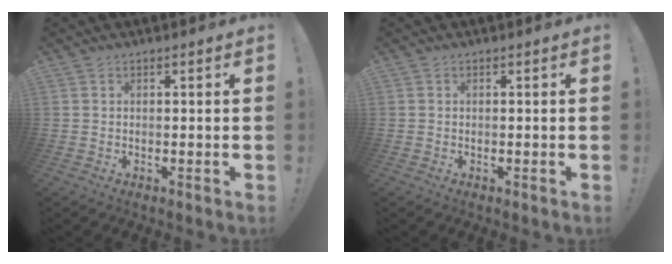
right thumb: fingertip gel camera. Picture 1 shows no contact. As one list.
[{"total": 0.0}]